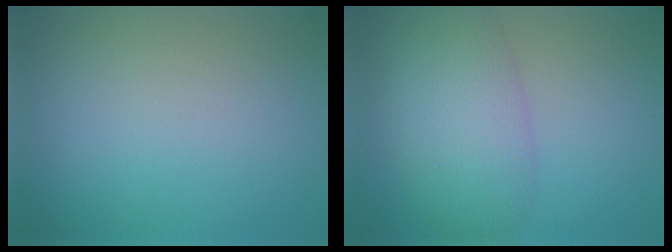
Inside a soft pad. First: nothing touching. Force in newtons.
{"total": 6.3, "press": 6.3, "slide": 0.2}